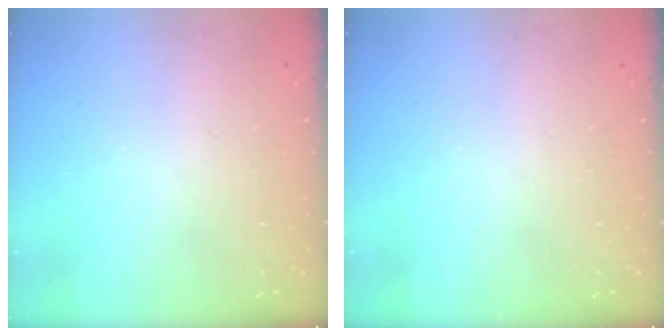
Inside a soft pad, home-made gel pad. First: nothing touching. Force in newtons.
{"total": 0.0}